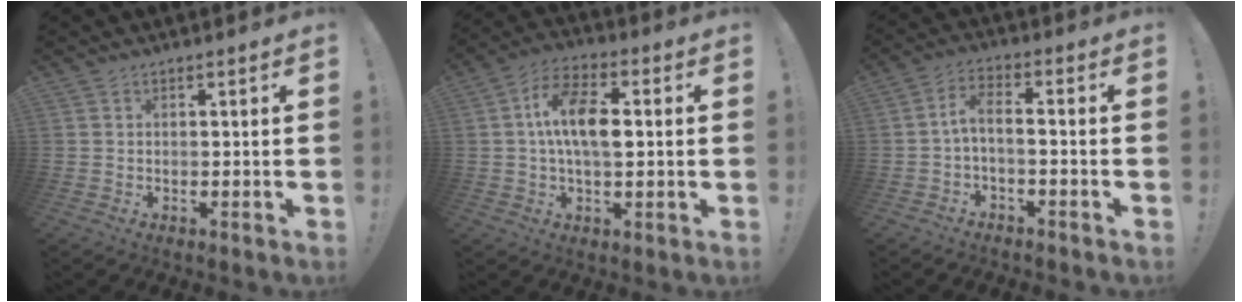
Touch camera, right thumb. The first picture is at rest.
{"total": 12.0, "force": [0.8, 6.2, 10.2], "torque": [-0.174, 0.012, 0.017]}
{"total": 5.0, "force": [-1.5, 1.6, 4.5], "torque": [-0.094, -0.003, -0.033]}